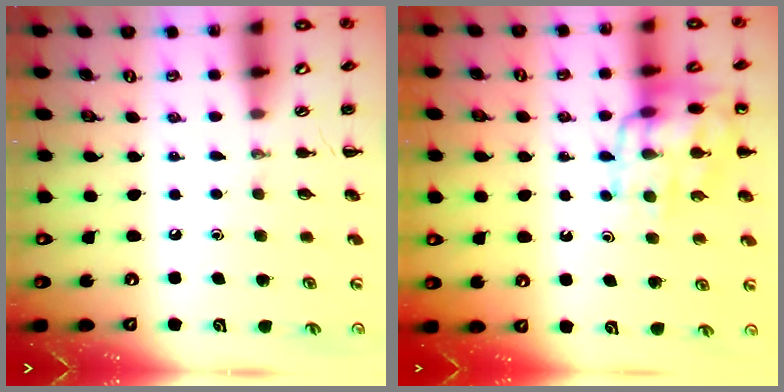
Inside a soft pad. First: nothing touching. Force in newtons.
{"total": 14.3, "press": 14.2, "slide": 1.9}